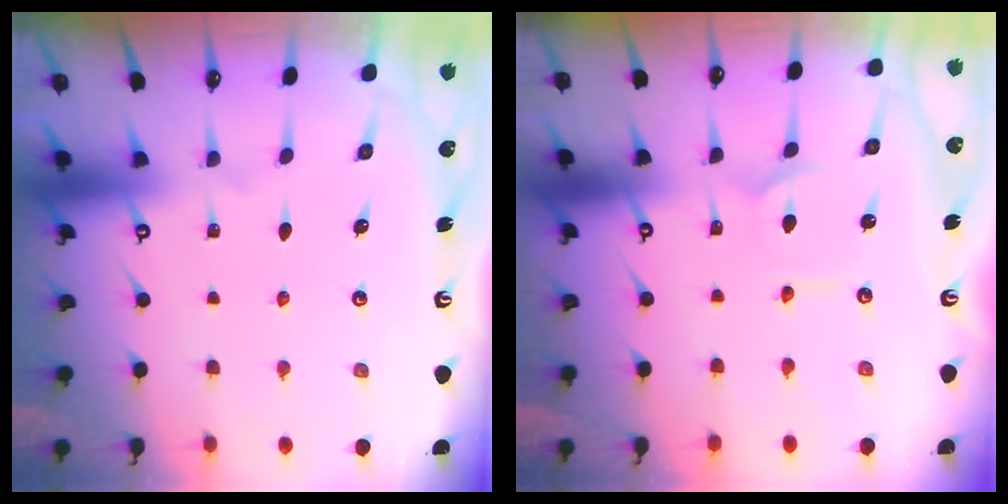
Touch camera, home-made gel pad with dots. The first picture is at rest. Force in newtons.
{"total": 1.7, "press": 1.6, "slide": 0.1}